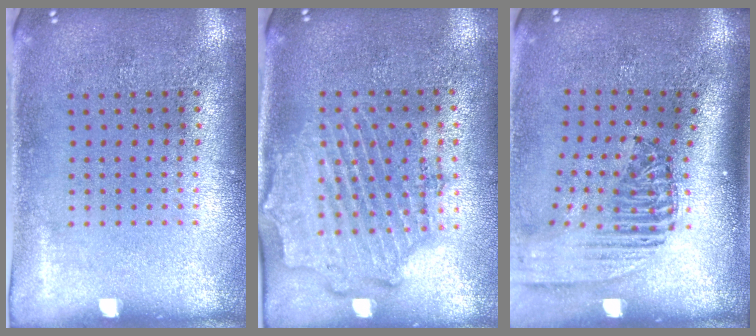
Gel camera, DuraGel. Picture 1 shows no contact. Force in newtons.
{"total": 1.9, "press": 1.7, "slide": 0.7}
{"total": 2.4, "press": 1.8, "slide": 1.6}